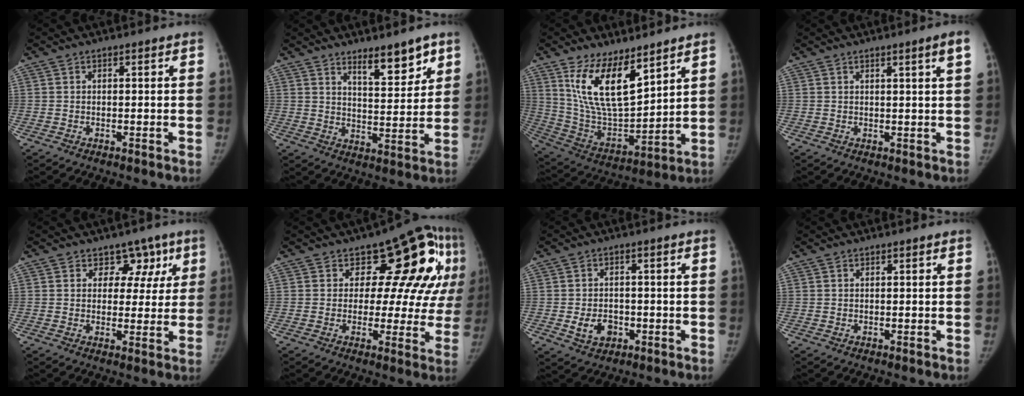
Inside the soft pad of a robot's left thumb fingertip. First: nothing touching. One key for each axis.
{"total": 8.6, "fx": 6.0, "fy": 2.8, "fz": 5.5, "tx": -0.055, "ty": -0.048, "tz": 0.095}
{"total": 16.2, "fx": 9.4, "fy": 6.7, "fz": 11.4, "tx": -0.183, "ty": -0.058, "tz": 0.198}
{"total": 3.0, "fx": 1.5, "fy": -0.7, "fz": 2.5, "tx": -0.040, "ty": -0.011, "tz": 0.025}
{"total": 6.5, "fx": 3.5, "fy": 5.1, "fz": 1.8, "tx": 0.026, "ty": -0.009, "tz": 0.045}
{"total": 15.5, "fx": 5.6, "fy": 9.3, "fz": 11.0, "tx": -0.065, "ty": -0.014, "tz": 0.065}
{"total": 5.0, "fx": -1.4, "fy": 3.9, "fz": 2.9, "tx": -0.038, "ty": 0.006, "tz": -0.017}
{"total": 0.0}